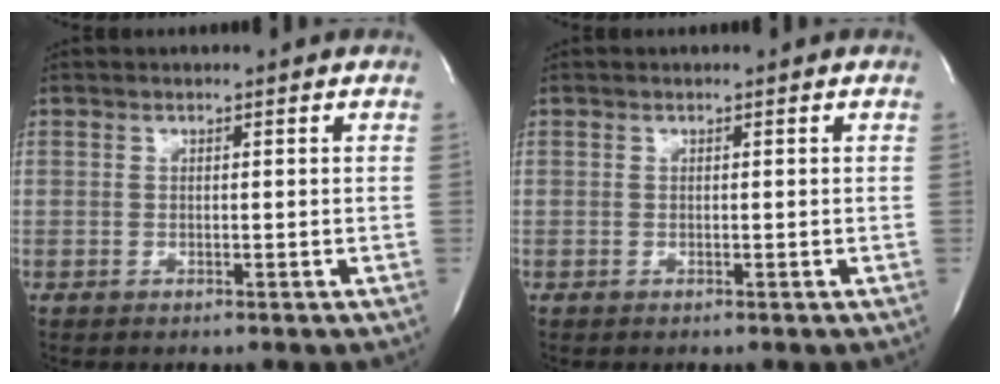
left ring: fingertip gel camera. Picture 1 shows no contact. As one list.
[{"total": 0.0}]